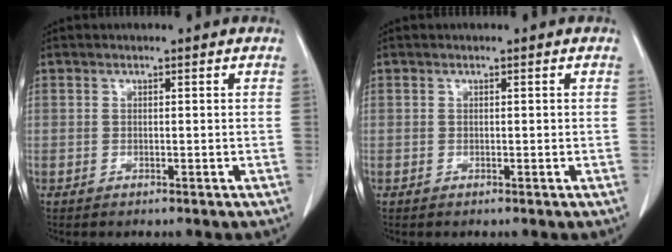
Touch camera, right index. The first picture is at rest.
{"total": 0.0}